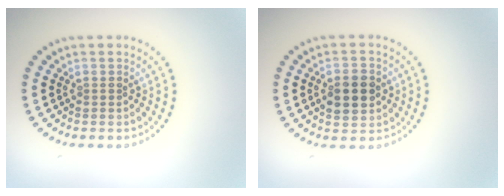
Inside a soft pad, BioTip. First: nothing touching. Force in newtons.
{"total": 3.8, "press": 3.8, "slide": 0.2}